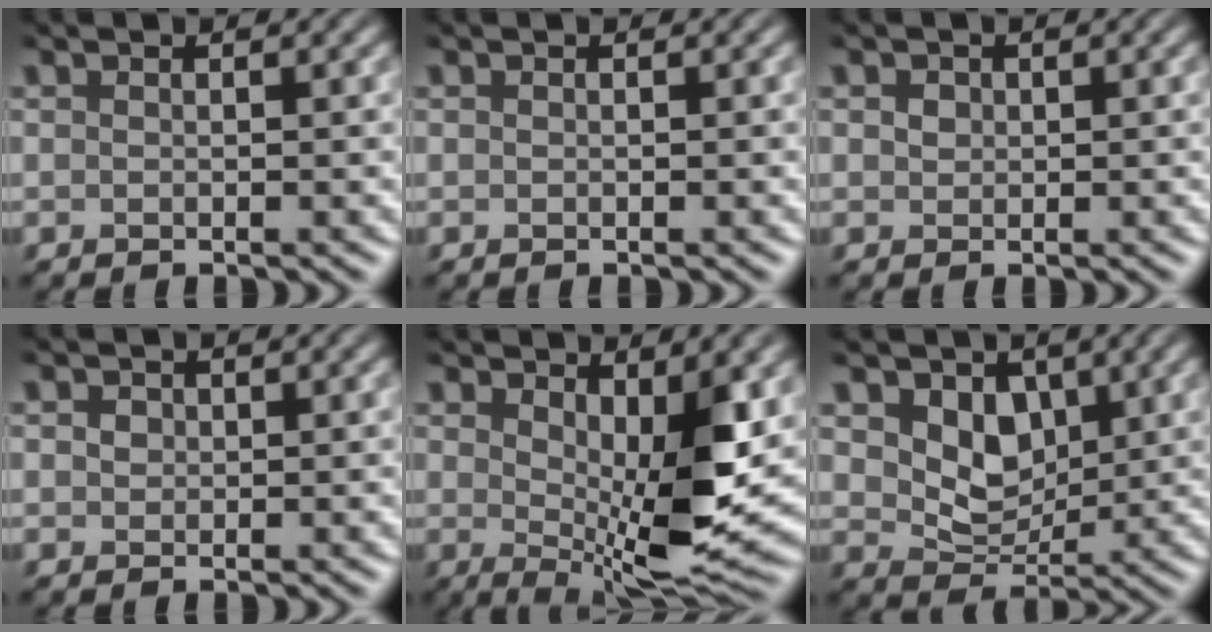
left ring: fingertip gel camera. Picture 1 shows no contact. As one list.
[{"total": 0.0}, {"total": 0.9, "force": [0.3, 0.8, 0.3], "torque": [-0.004, 0.000, 0.002]}, {"total": 0.9, "force": [0.2, 0.8, 0.3], "torque": [-0.003, 0.000, 0.000]}, {"total": 8.2, "force": [1.1, 3.0, 7.6], "torque": [-0.124, -0.018, 0.025]}, {"total": 4.1, "force": [1.5, 2.9, 2.5], "torque": [-0.050, -0.012, 0.023]}]